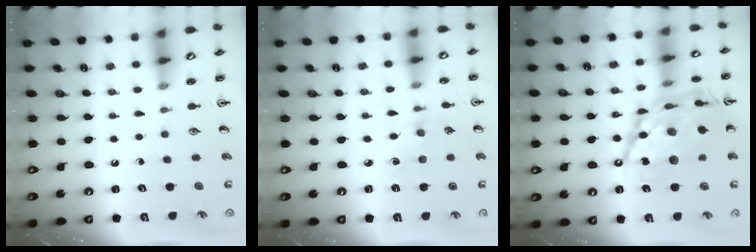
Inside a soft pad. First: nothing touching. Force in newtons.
{"total": 3.2, "press": 3.2, "slide": 0.4}
{"total": 22.7, "press": 22.6, "slide": 1.9}